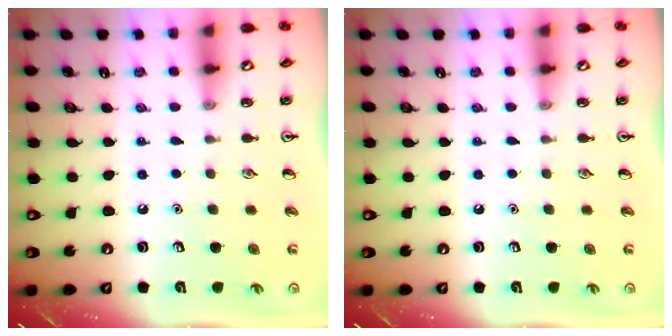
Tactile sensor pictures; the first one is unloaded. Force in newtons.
{"total": 0.0}